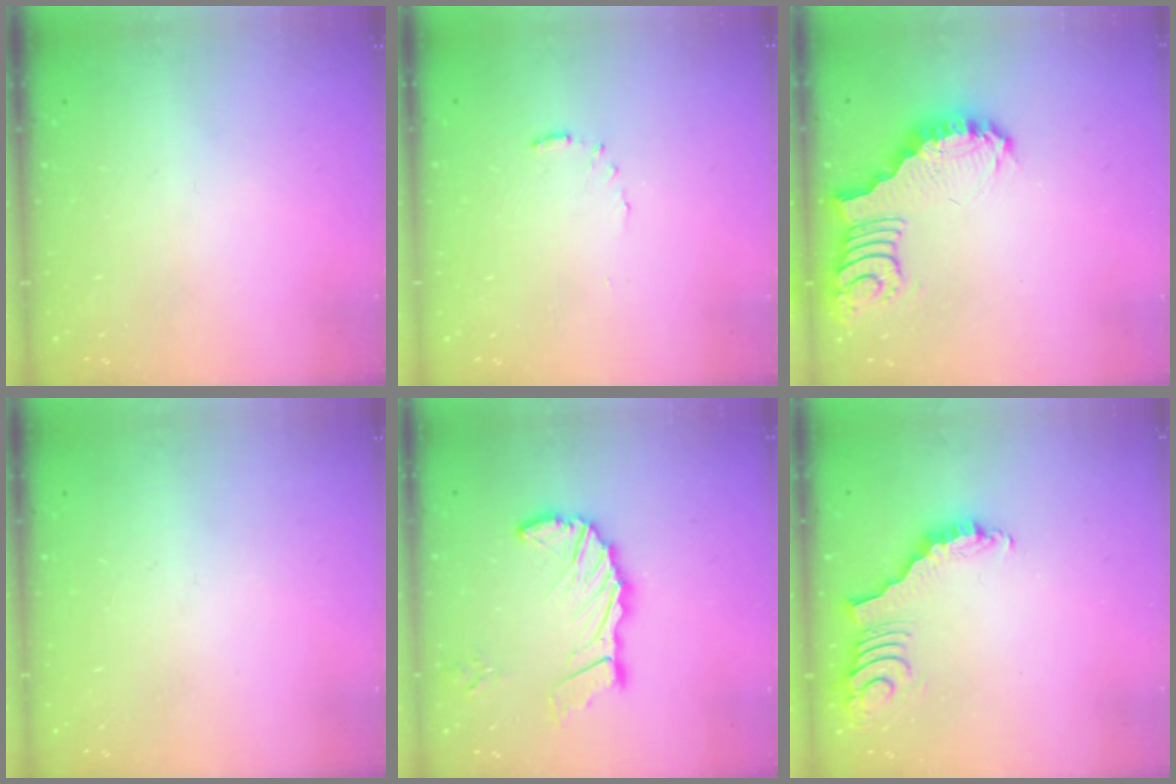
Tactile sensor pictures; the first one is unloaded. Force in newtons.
{"total": 5.3, "press": 5.3, "slide": 0.5}
{"total": 3.7, "press": 3.6, "slide": 0.6}
{"total": 0.0}
{"total": 14.4, "press": 14.3, "slide": 1.9}
{"total": 3.8, "press": 3.7, "slide": 0.7}